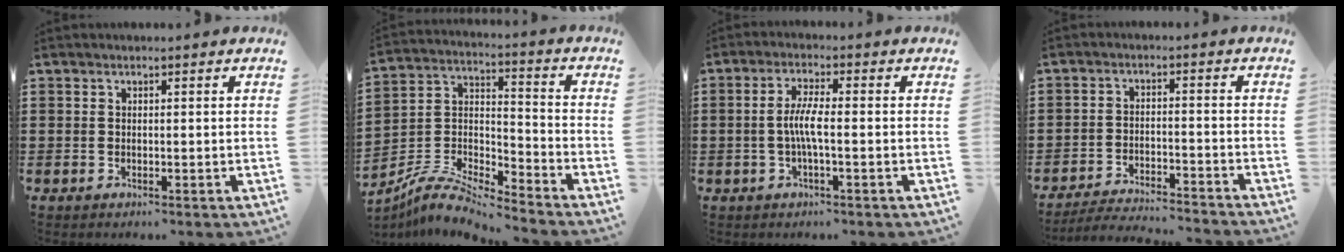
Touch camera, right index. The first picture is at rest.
{"total": 8.2, "force": [-7.3, 1.5, 3.3], "torque": [-0.079, 0.002, -0.150]}
{"total": 4.5, "force": [-0.8, 0.3, 4.4], "torque": [-0.094, -0.010, -0.022]}
{"total": 4.2, "force": [-4.2, -0.2, 0.8], "torque": [-0.024, -0.005, -0.088]}